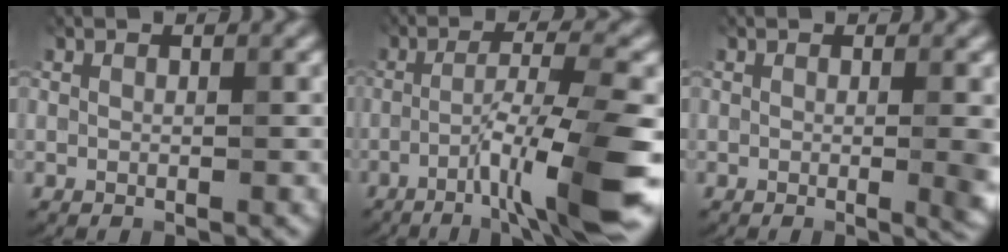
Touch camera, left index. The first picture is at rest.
{"total": 9.4, "force": [-4.3, 0.9, 8.4], "torque": [-0.125, 0.010, -0.073]}
{"total": 2.7, "force": [-0.1, 0.7, 2.6], "torque": [-0.025, -0.004, -0.004]}